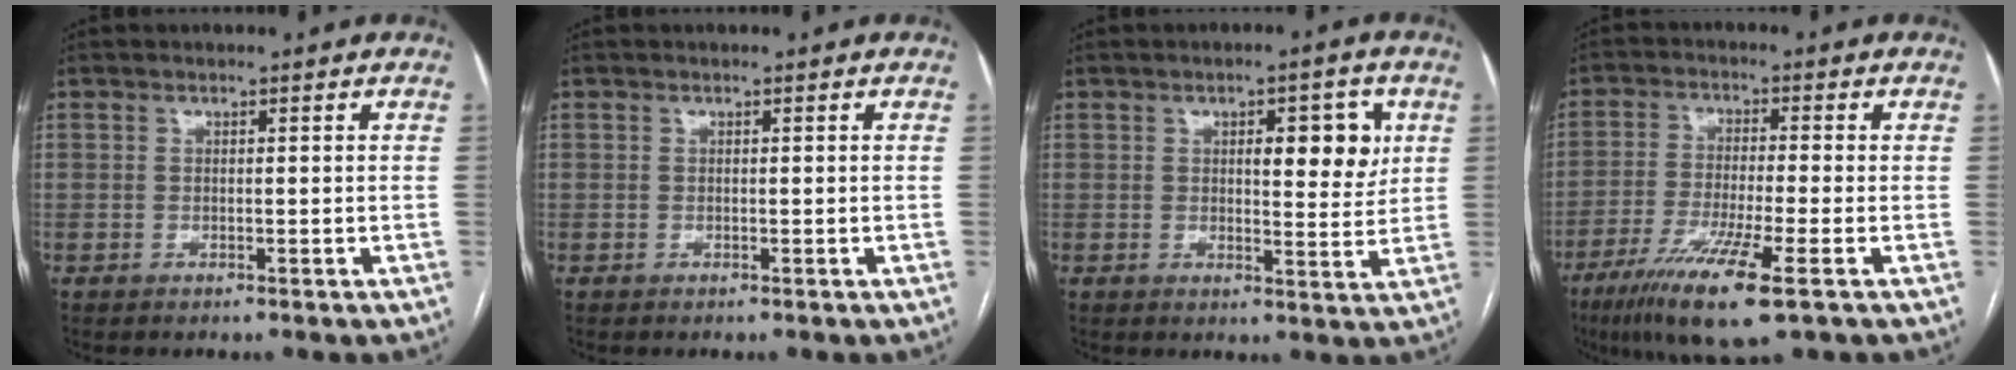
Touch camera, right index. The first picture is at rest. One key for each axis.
{"total": 0.0}
{"total": 7.1, "fx": 2.2, "fy": 2.2, "fz": 6.4, "tx": -0.081, "ty": 0.003, "tz": 0.029}
{"total": 11.4, "fx": -6.1, "fy": 0.3, "fz": 9.6, "tx": -0.183, "ty": -0.031, "tz": -0.108}